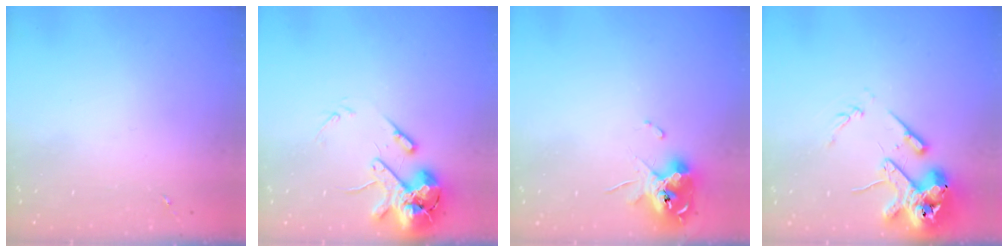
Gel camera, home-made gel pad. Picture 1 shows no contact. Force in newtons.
{"total": 14.0, "press": 13.8, "slide": 2.4}
{"total": 12.4, "press": 12.2, "slide": 1.6}
{"total": 16.3, "press": 16.0, "slide": 2.6}